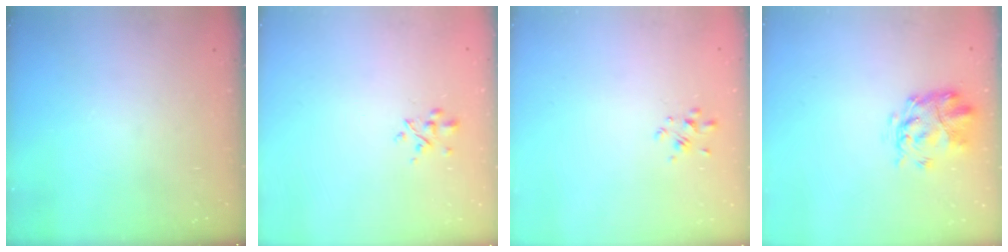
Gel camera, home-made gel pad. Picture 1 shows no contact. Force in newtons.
{"total": 2.7, "press": 2.6, "slide": 0.9}
{"total": 2.2, "press": 2.0, "slide": 1.0}
{"total": 3.8, "press": 3.4, "slide": 1.6}